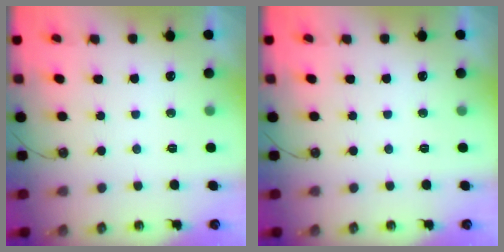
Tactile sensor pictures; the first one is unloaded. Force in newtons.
{"total": 0.0}